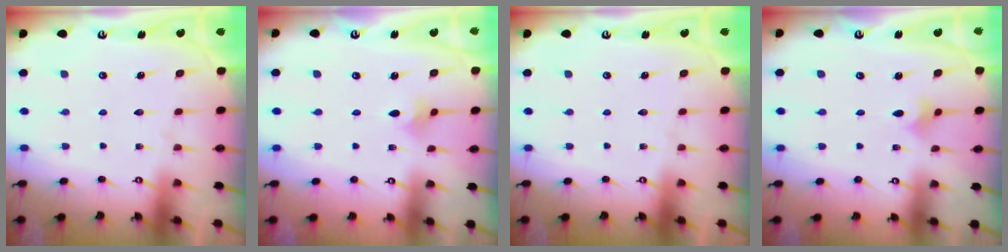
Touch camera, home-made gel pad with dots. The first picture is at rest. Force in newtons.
{"total": 4.1, "press": 4.1, "slide": 0.7}
{"total": 0.0}
{"total": 2.4, "press": 2.4, "slide": 0.5}